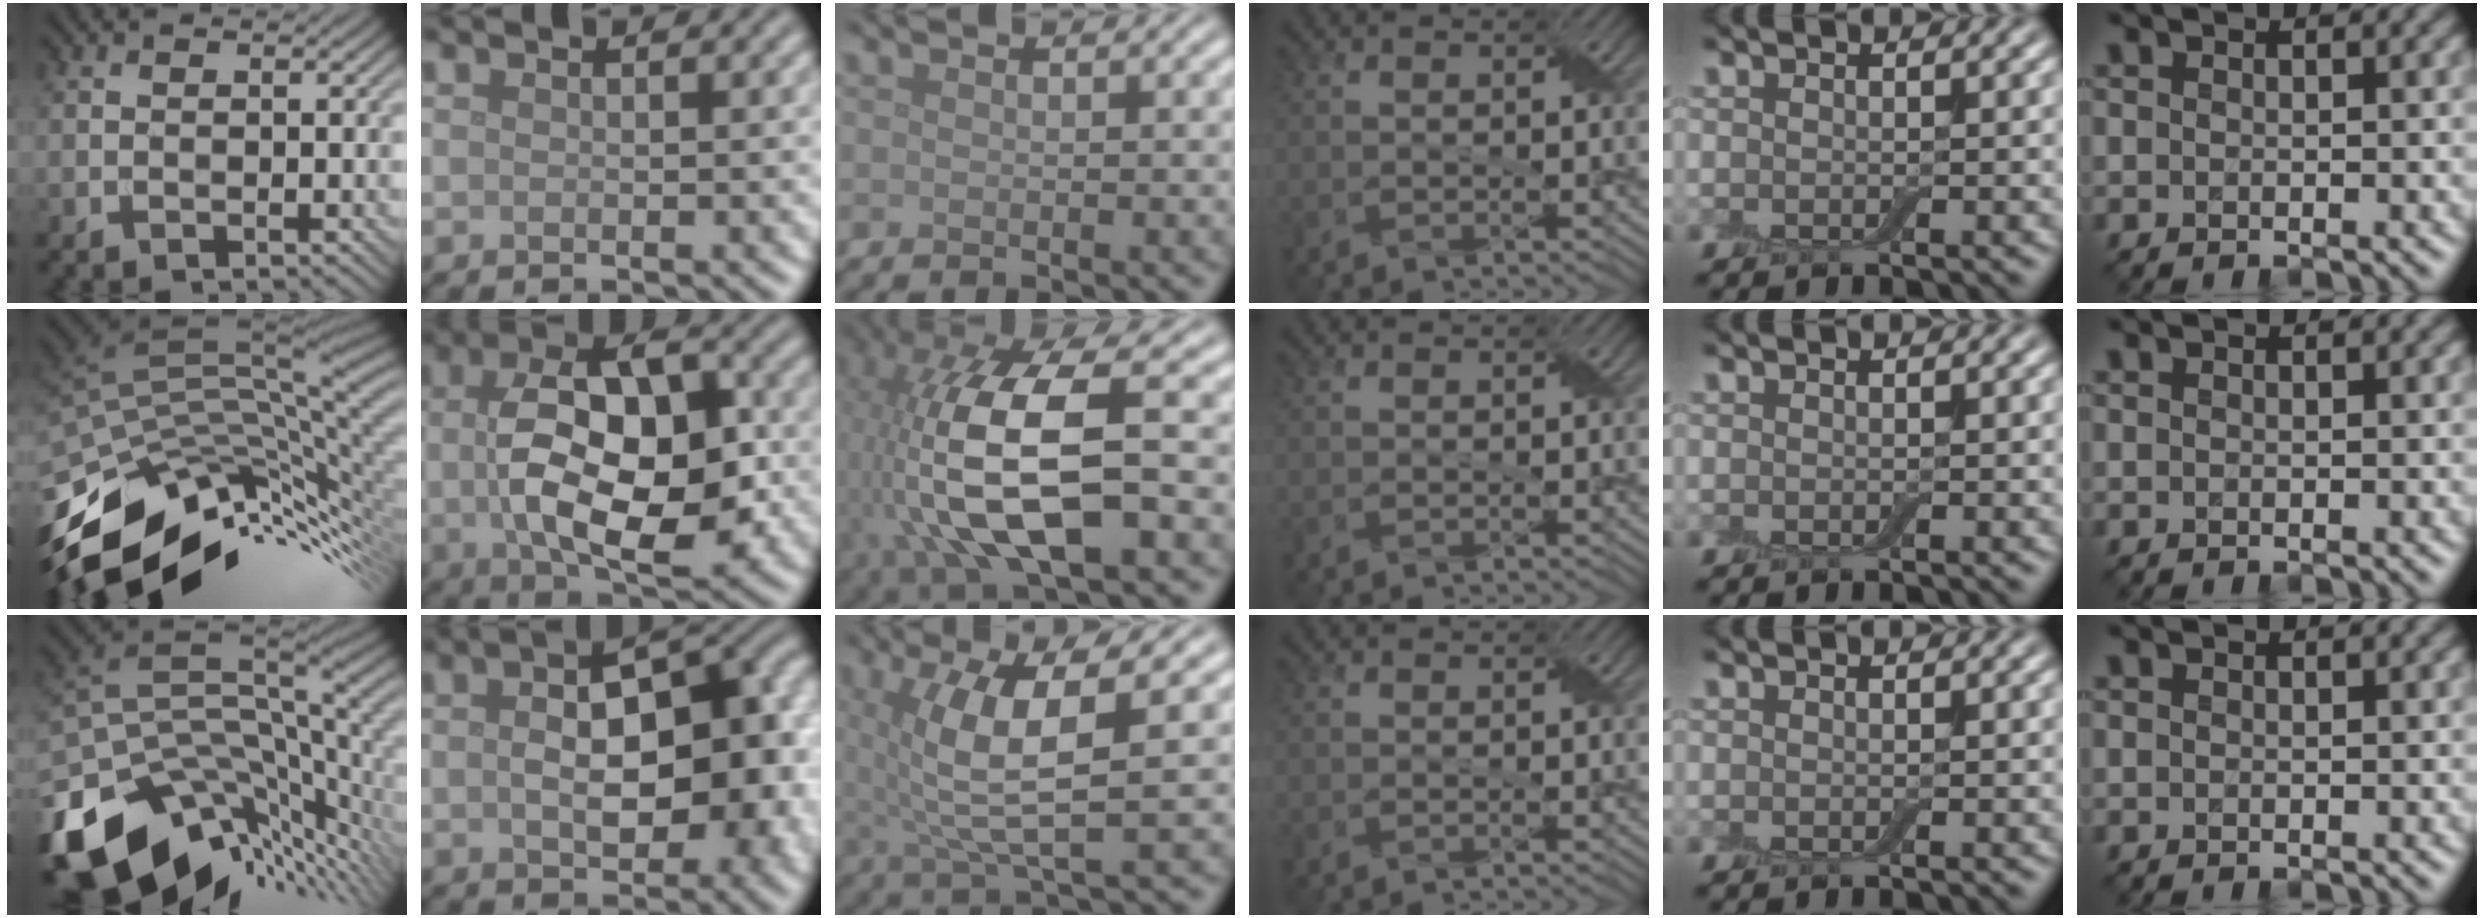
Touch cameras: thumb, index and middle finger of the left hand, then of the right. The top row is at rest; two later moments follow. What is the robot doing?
{"motion": "peel", "object": "aluminum foil"}